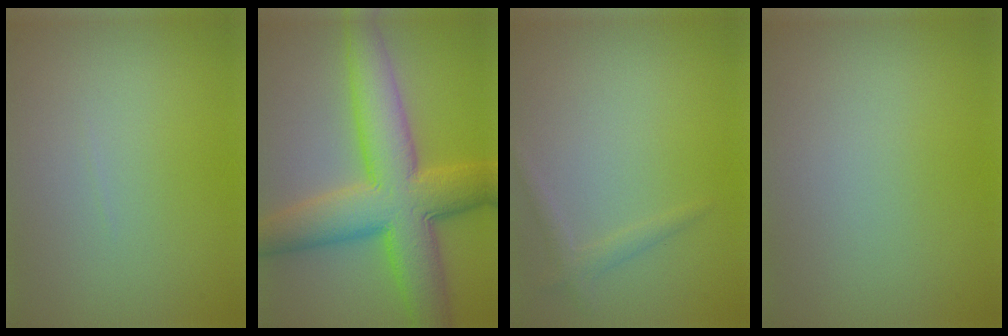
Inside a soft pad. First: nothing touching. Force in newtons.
{"total": 10.7, "press": 10.7, "slide": 0.2}
{"total": 1.2, "press": 1.2, "slide": 0.1}
{"total": 0.0}